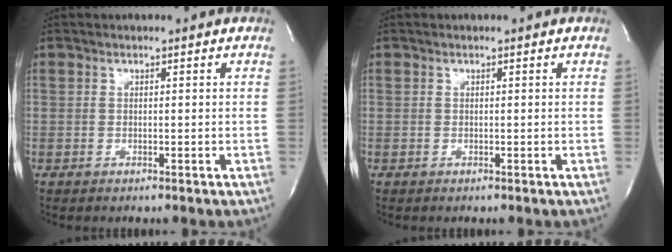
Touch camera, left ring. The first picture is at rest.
{"total": 0.0}